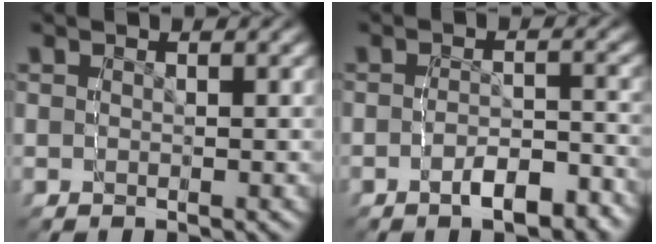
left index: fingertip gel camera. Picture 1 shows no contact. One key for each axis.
{"total": 4.3, "fx": -4.2, "fy": 0.7, "fz": -0.2, "tx": -0.004, "ty": -0.001, "tz": -0.072}